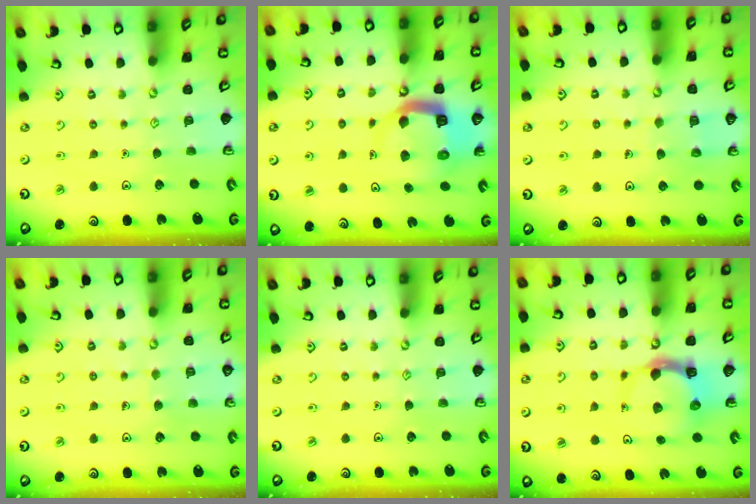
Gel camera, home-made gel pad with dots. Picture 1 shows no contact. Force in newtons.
{"total": 8.7, "press": 8.6, "slide": 1.3}
{"total": 6.0, "press": 6.0, "slide": 0.3}
{"total": 4.4, "press": 4.4, "slide": 0.3}
{"total": 0.0}
{"total": 6.3, "press": 6.2, "slide": 1.1}